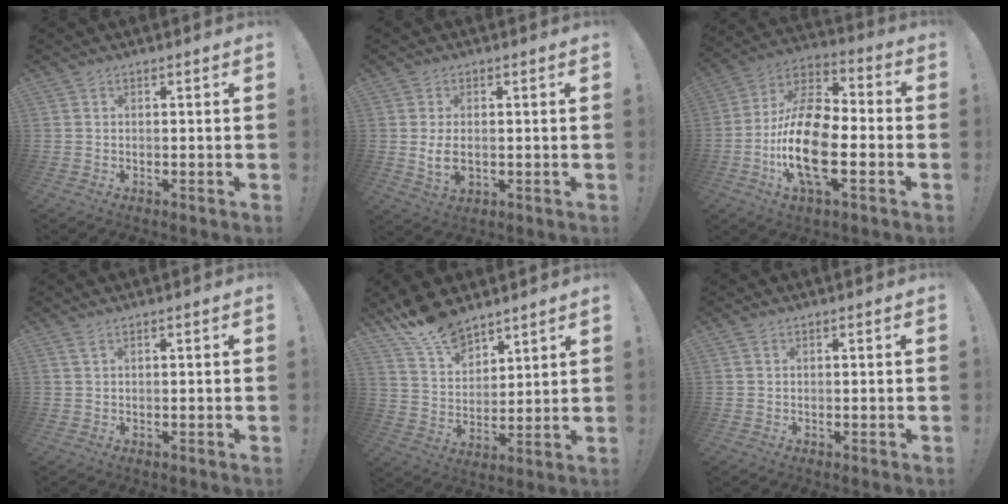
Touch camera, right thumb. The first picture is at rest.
{"total": 5.2, "force": [0.1, 2.9, 4.3], "torque": [-0.067, -0.005, -0.001]}
{"total": 21.0, "force": [-5.1, 10.3, 17.6], "torque": [-0.350, 0.018, -0.085]}
{"total": 1.4, "force": [0.7, 0.1, 1.2], "torque": [-0.026, 0.001, 0.012]}
{"total": 12.4, "force": [10.3, 5.3, 4.4], "torque": [-0.089, -0.072, 0.197]}
{"total": 0.6, "force": [0.3, 0.3, 0.4], "torque": [-0.013, 0.003, 0.007]}